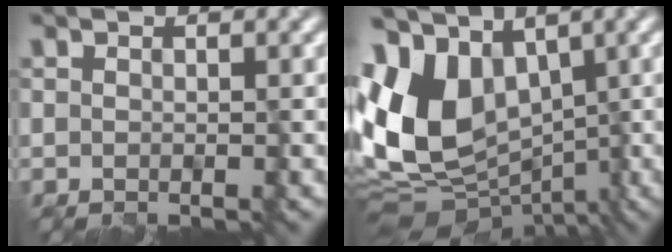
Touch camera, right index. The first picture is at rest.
{"total": 11.0, "force": [0.6, 7.7, 7.8], "torque": [-0.165, 0.008, -0.009]}